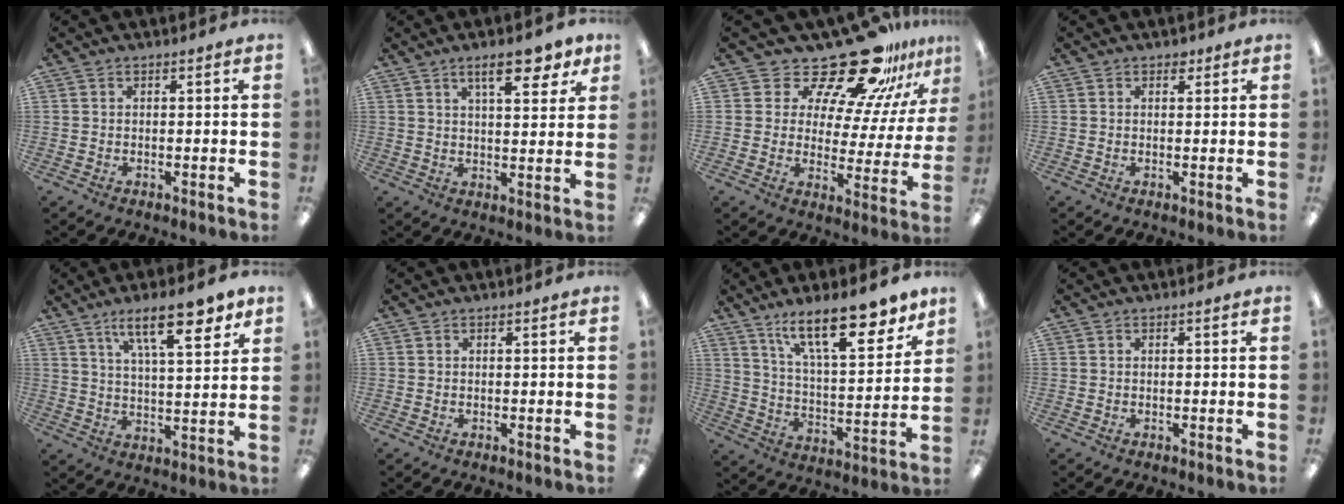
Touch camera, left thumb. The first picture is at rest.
{"total": 9.5, "force": [6.0, 3.4, 6.5], "torque": [-0.085, -0.027, 0.096]}
{"total": 22.3, "force": [17.9, 8.2, 10.4], "torque": [-0.161, -0.130, 0.299]}
{"total": 1.8, "force": [1.1, 1.1, 0.9], "torque": [-0.003, -0.005, 0.017]}
{"total": 14.6, "force": [9.2, 4.7, 10.3], "torque": [-0.154, -0.042, 0.148]}
{"total": 0.0}
{"total": 19.4, "force": [14.2, 6.1, 11.8], "torque": [-0.181, -0.085, 0.232]}
{"total": 0.0}